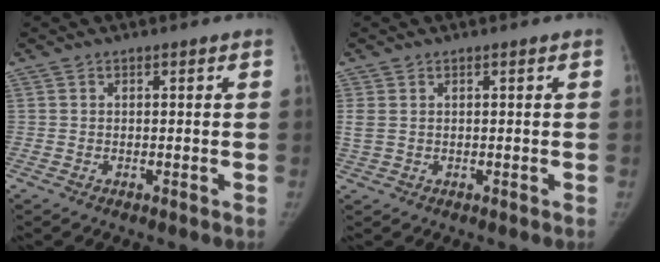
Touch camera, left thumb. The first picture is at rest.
{"total": 2.0, "force": [0.4, 1.3, 1.4], "torque": [-0.052, 0.006, 0.012]}